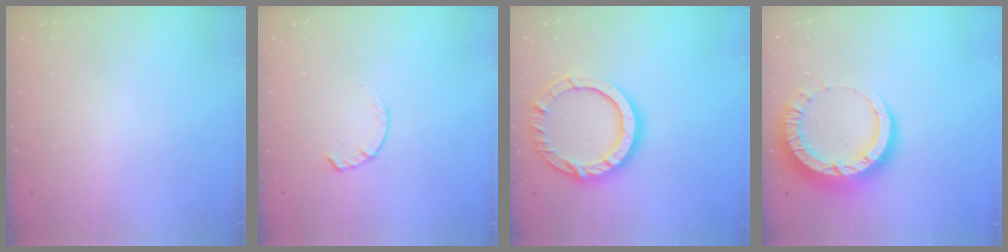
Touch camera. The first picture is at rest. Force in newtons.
{"total": 1.8, "press": 1.8, "slide": 0.3}
{"total": 15.1, "press": 15.0, "slide": 1.5}
{"total": 12.8, "press": 12.8, "slide": 1.2}